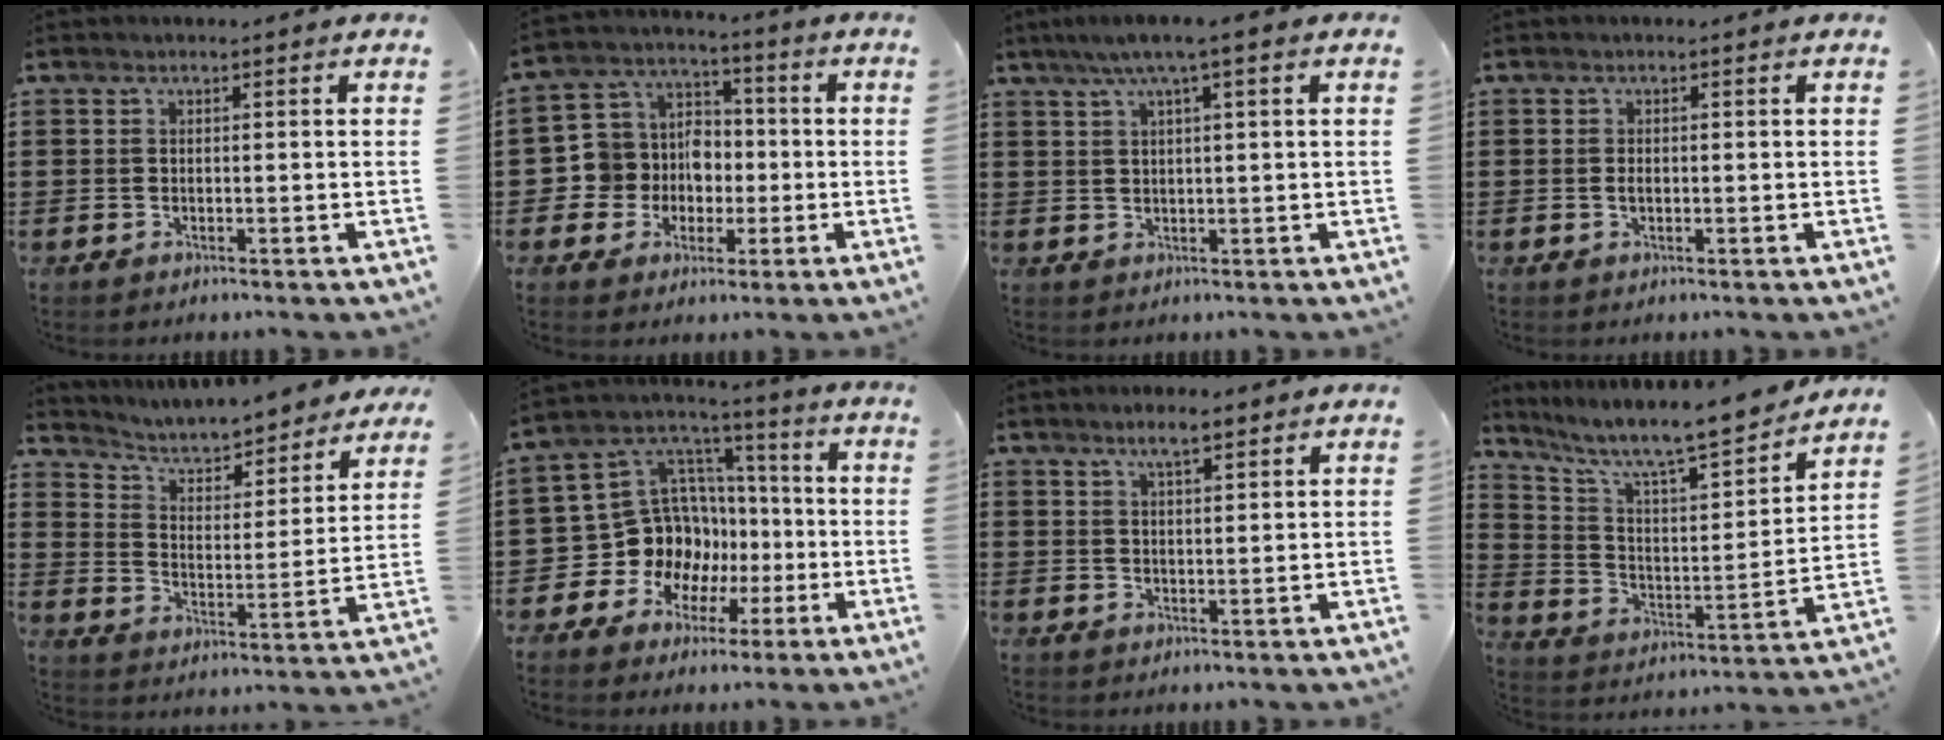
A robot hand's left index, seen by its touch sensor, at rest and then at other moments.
{"total": 8.1, "force": [-0.9, 7.9, 1.4], "torque": [-0.081, 0.000, -0.017]}
{"total": 3.8, "force": [1.7, 0.0, 3.4], "torque": [-0.069, 0.001, 0.026]}
{"total": 0.9, "force": [-0.1, 0.4, 0.9], "torque": [-0.019, -0.002, -0.001]}
{"total": 5.2, "force": [4.8, 1.1, 1.5], "torque": [-0.055, -0.035, 0.078]}
{"total": 13.1, "force": [-2.2, 12.1, 4.5], "torque": [-0.136, -0.017, -0.025]}
{"total": 3.6, "force": [2.6, 0.7, 2.4], "torque": [-0.052, 0.005, 0.046]}
{"total": 9.2, "force": [8.1, 0.9, 4.3], "torque": [-0.104, -0.069, 0.129]}